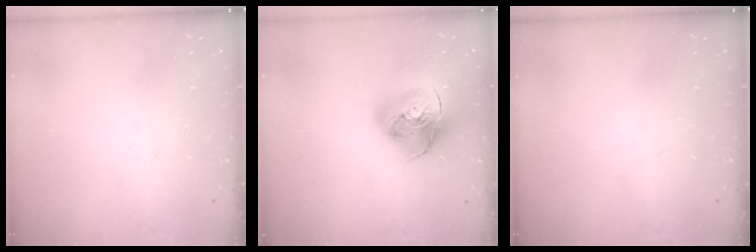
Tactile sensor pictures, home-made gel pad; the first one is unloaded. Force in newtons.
{"total": 17.1, "press": 17.0, "slide": 2.1}
{"total": 0.0}